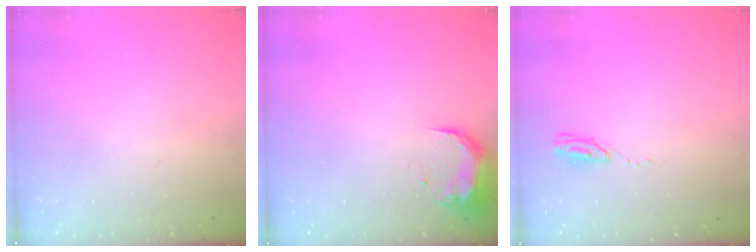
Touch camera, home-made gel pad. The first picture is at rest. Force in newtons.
{"total": 9.3, "press": 9.3, "slide": 0.7}
{"total": 3.6, "press": 3.5, "slide": 0.3}